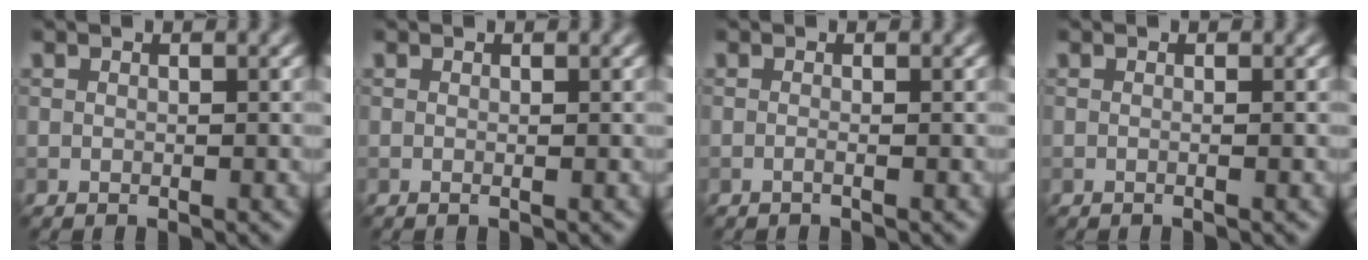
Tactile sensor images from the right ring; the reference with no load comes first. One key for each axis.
{"total": 0.0}
{"total": 0.6, "fx": -0.2, "fy": 0.1, "fz": 0.6, "tx": -0.011, "ty": -0.007, "tz": -0.010}
{"total": 0.9, "fx": 0.1, "fy": 0.3, "fz": 0.8, "tx": 0.002, "ty": -0.011, "tz": -0.012}